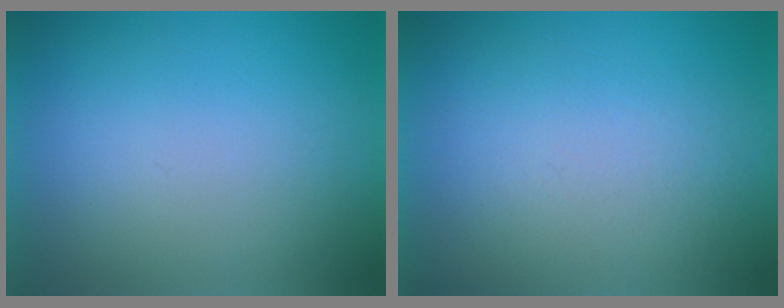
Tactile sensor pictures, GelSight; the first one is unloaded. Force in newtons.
{"total": 4.5}